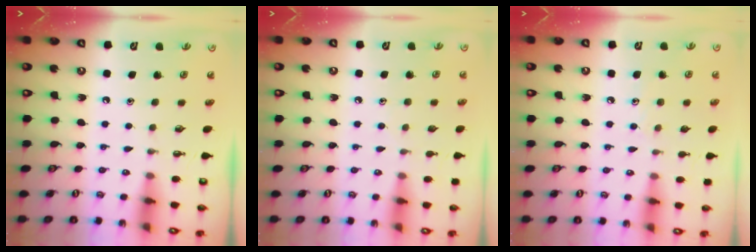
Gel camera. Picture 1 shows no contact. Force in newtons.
{"total": 4.3, "press": 4.3, "slide": 0.5}
{"total": 5.2, "press": 5.1, "slide": 0.5}